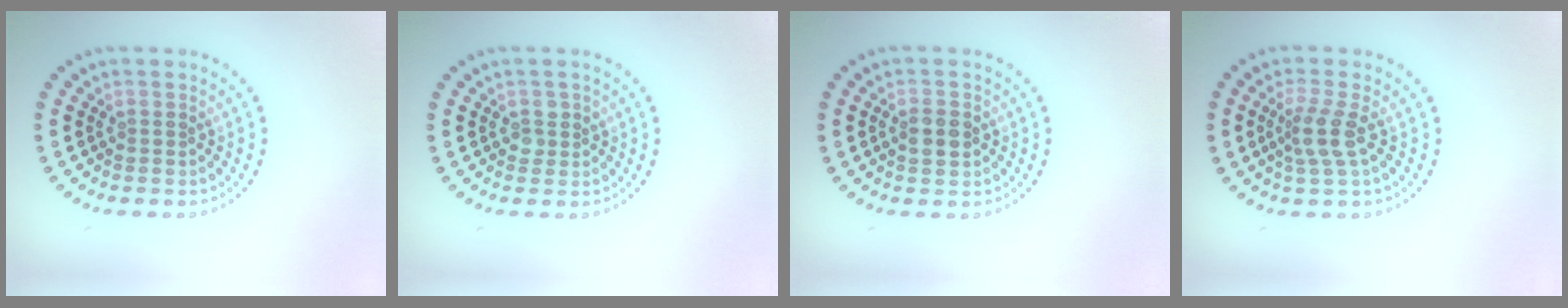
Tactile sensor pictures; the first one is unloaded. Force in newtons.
{"total": 1.1, "press": 1.1, "slide": 0.2}
{"total": 1.9, "press": 1.9, "slide": 0.3}
{"total": 2.6, "press": 2.1, "slide": 1.6}